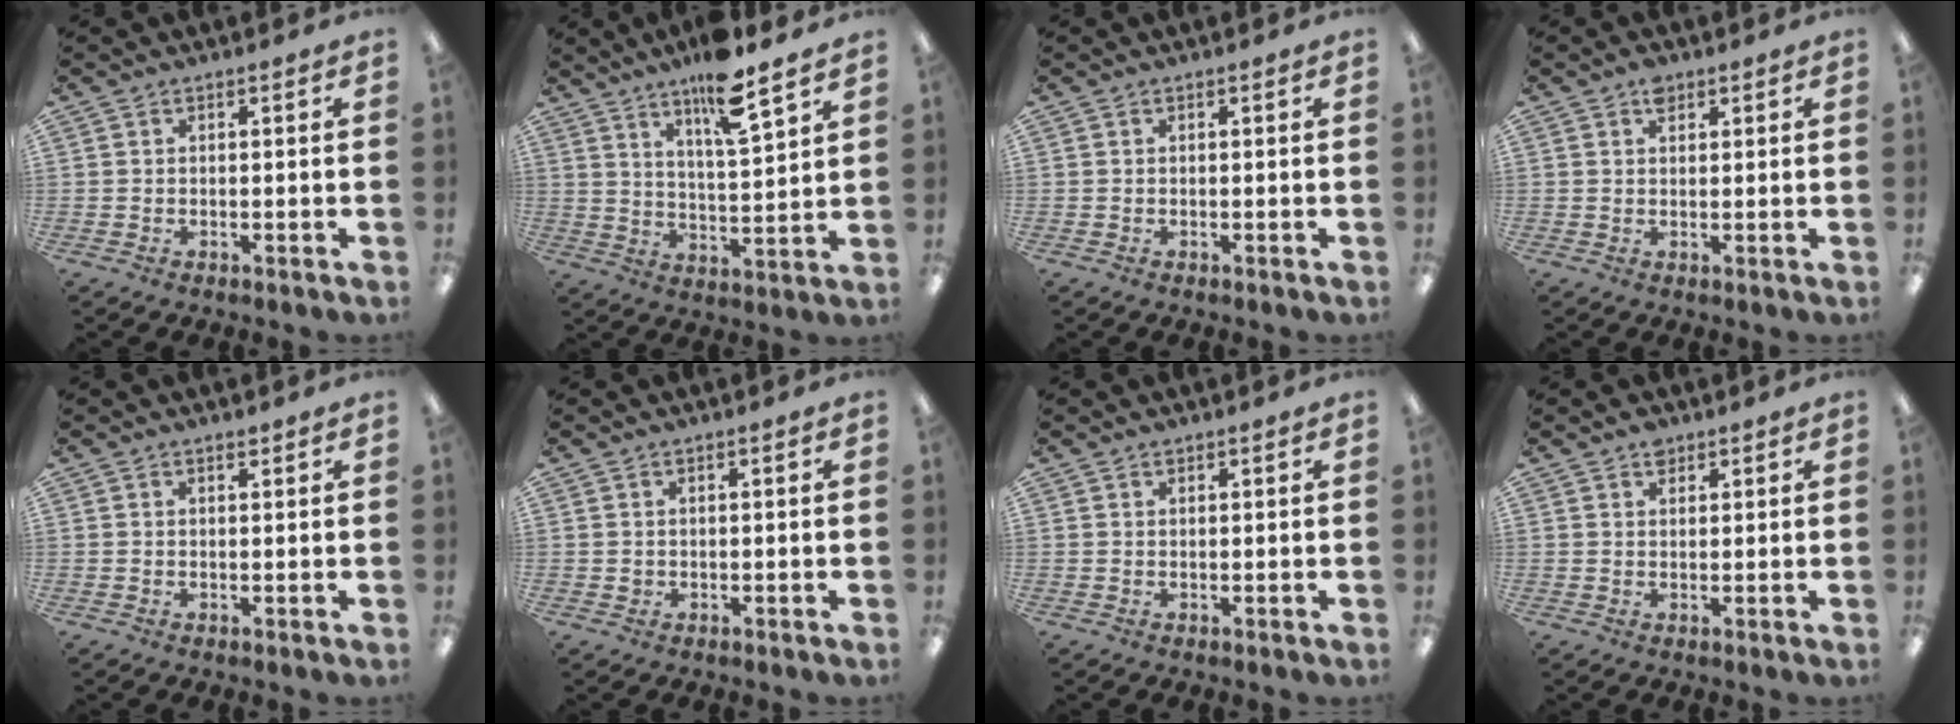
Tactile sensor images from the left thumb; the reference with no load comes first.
{"total": 11.7, "force": [9.0, 1.8, 7.3], "torque": [-0.117, -0.055, 0.149]}
{"total": 0.0}
{"total": 2.7, "force": [1.8, 1.4, 1.3], "torque": [-0.012, -0.005, 0.030]}
{"total": 1.0, "force": [0.9, 0.2, 0.3], "torque": [-0.007, 0.000, 0.017]}
{"total": 0.8, "force": [0.4, 0.6, 0.2], "torque": [-0.005, 0.003, 0.007]}
{"total": 0.8, "force": [0.7, 0.2, 0.1], "torque": [-0.003, 0.000, 0.014]}
{"total": 2.4, "force": [1.9, 1.3, 0.7], "torque": [-0.008, -0.003, 0.033]}